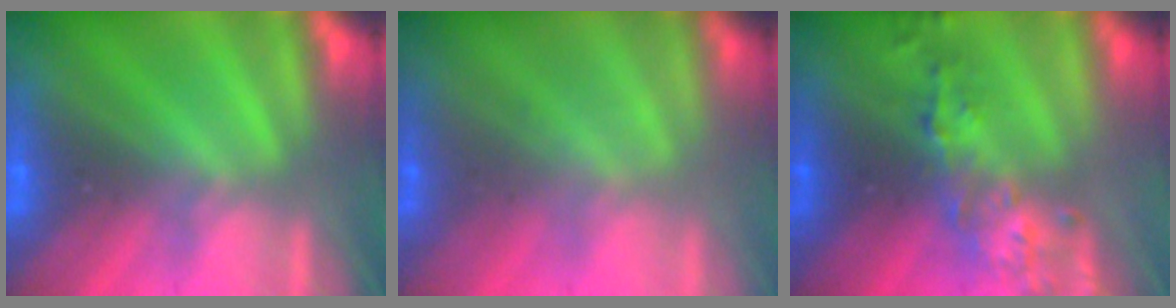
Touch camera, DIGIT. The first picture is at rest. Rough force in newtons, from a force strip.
{"total": 1.2}
{"total": 6.7}